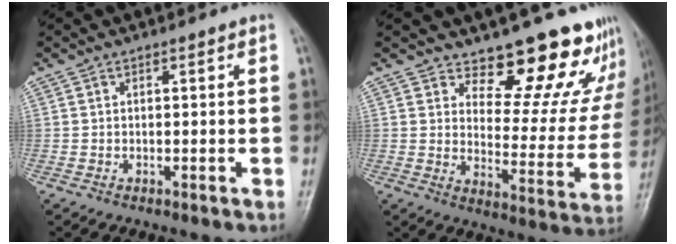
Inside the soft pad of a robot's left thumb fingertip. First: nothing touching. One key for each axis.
{"total": 17.3, "fx": 15.1, "fy": 6.4, "fz": 5.5, "tx": -0.005, "ty": -0.130, "tz": 0.181}